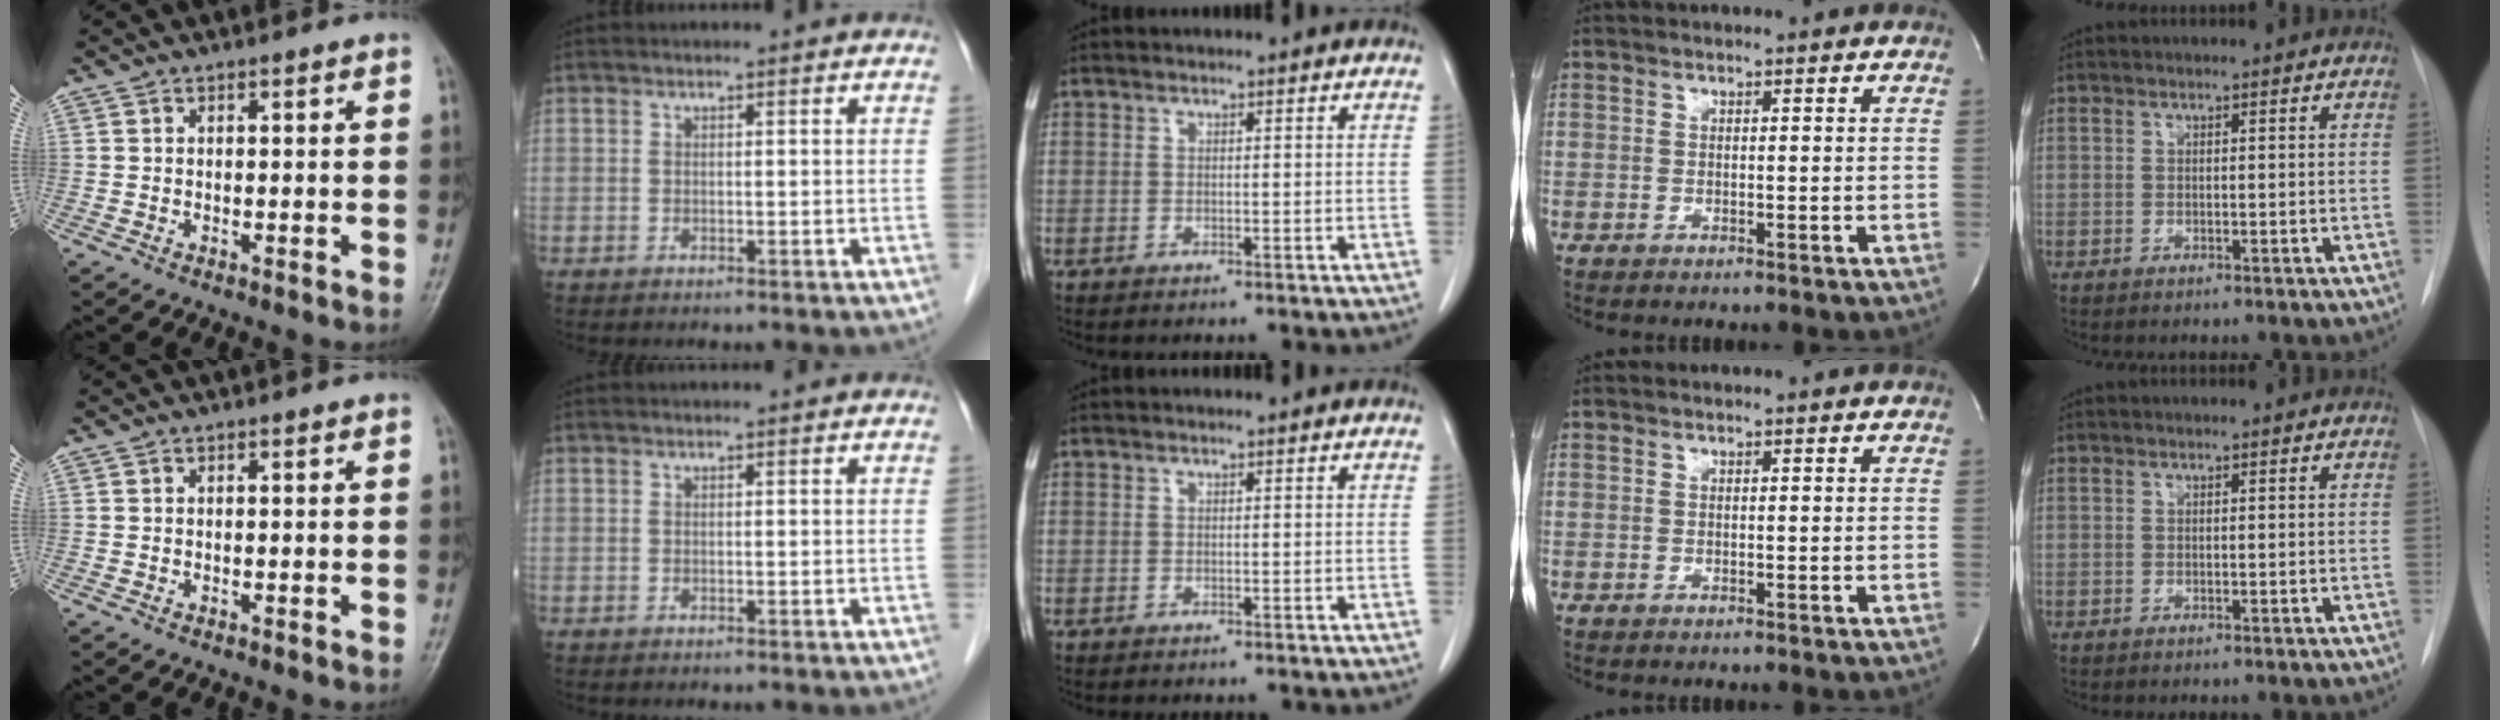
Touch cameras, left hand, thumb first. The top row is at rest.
{}